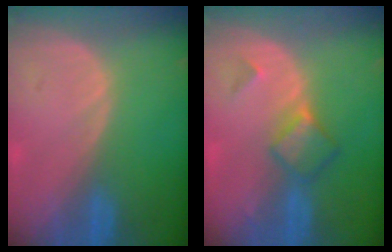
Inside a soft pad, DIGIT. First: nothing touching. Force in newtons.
{"total": 5.0, "press": 4.4, "slide": 2.4}